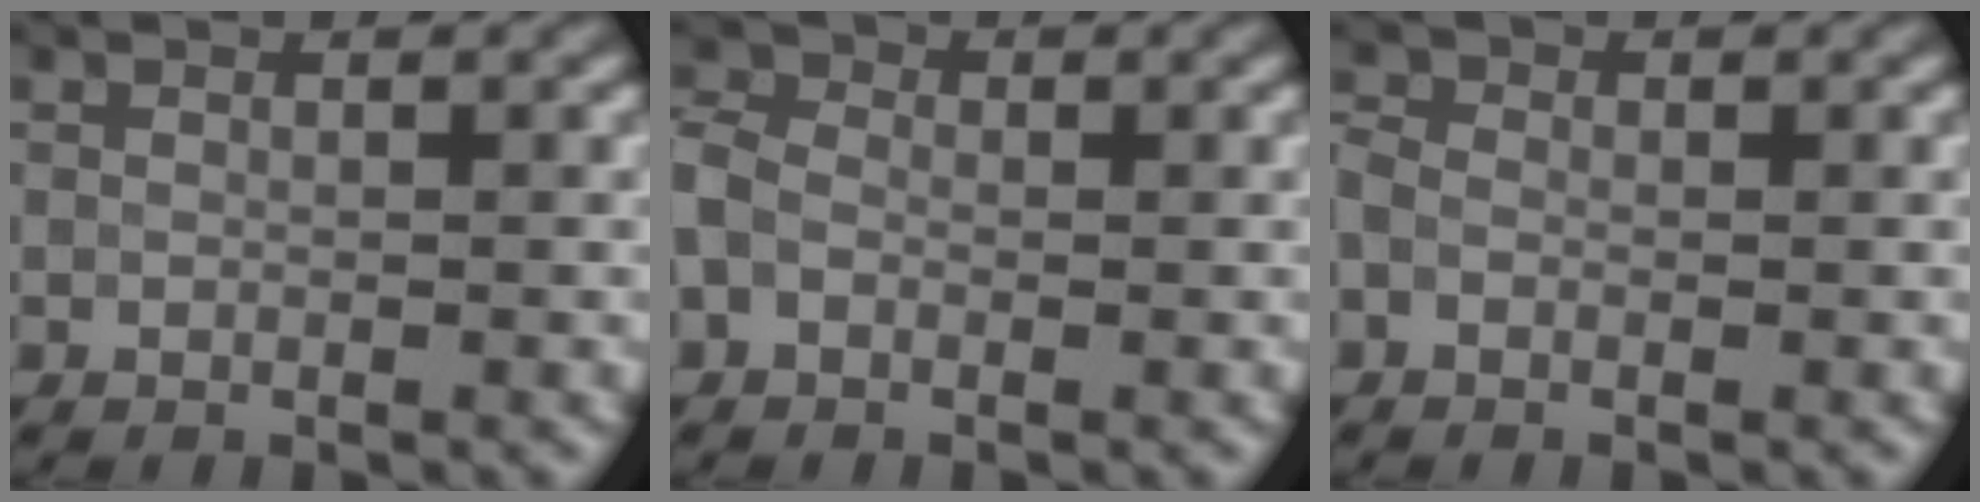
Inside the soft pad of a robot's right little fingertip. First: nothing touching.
{"total": 2.5, "force": [-0.7, 1.9, 1.4], "torque": [-0.027, 0.009, -0.028]}
{"total": 1.2, "force": [-0.6, 0.9, 0.6], "torque": [-0.006, 0.005, -0.021]}